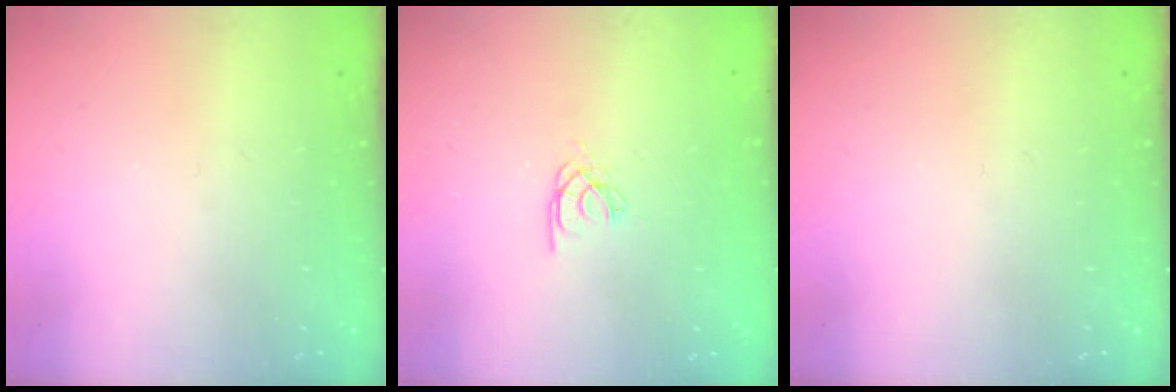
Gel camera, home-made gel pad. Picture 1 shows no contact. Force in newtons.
{"total": 2.6, "press": 2.6, "slide": 0.1}
{"total": 0.0}